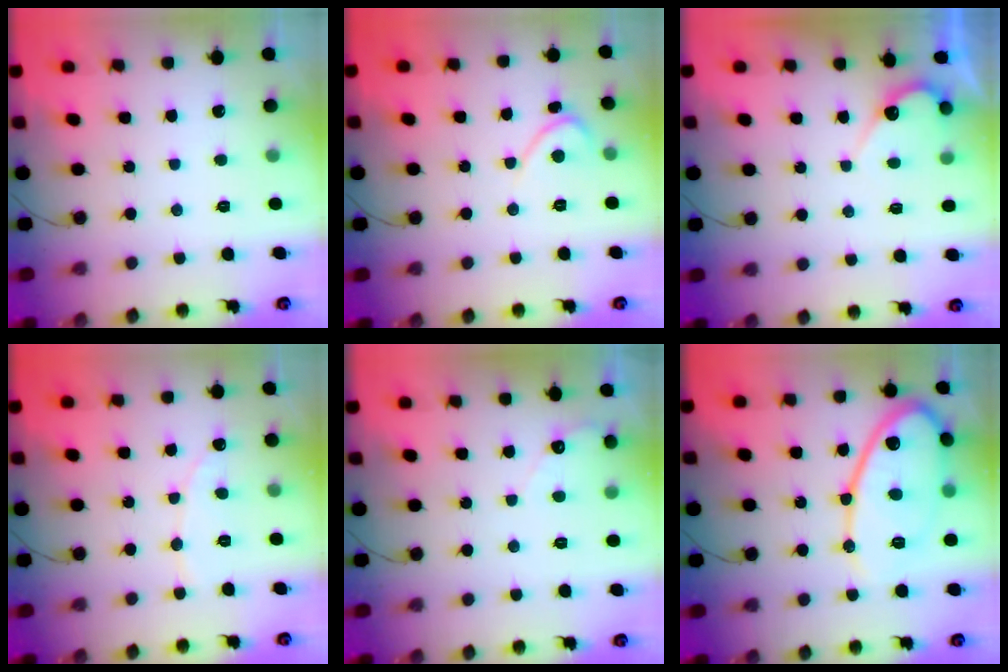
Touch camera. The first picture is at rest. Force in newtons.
{"total": 2.3, "press": 2.3, "slide": 0.1}
{"total": 6.1, "press": 6.1, "slide": 0.3}
{"total": 1.9, "press": 1.8, "slide": 0.2}
{"total": 2.6, "press": 2.6, "slide": 0.2}
{"total": 13.8, "press": 13.7, "slide": 1.3}